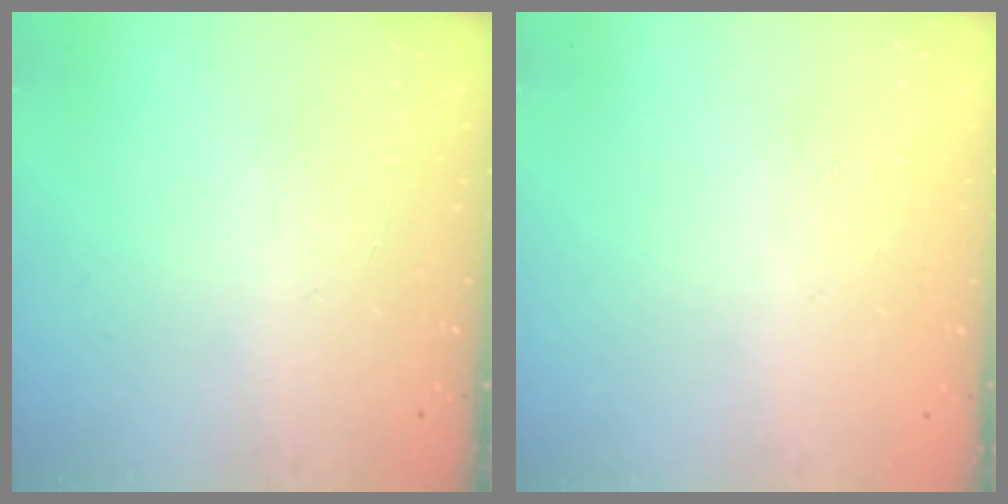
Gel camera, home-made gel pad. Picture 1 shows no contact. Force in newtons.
{"total": 0.0}